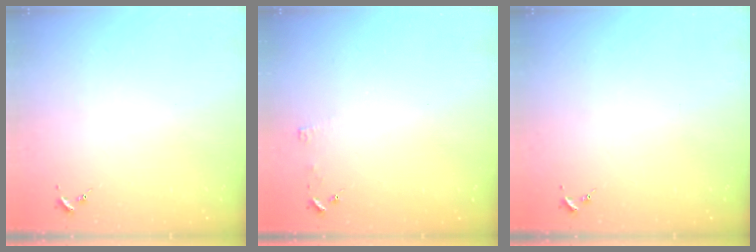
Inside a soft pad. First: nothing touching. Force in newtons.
{"total": 3.4, "press": 3.3, "slide": 0.3}
{"total": 0.0}